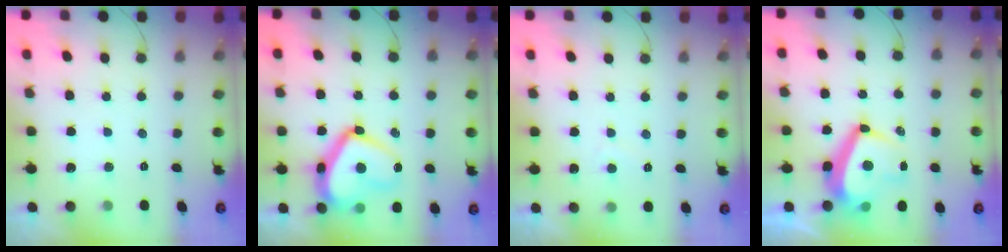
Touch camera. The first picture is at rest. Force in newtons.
{"total": 17.6, "press": 17.5, "slide": 1.8}
{"total": 1.7, "press": 1.6, "slide": 0.5}
{"total": 12.9, "press": 12.7, "slide": 2.3}